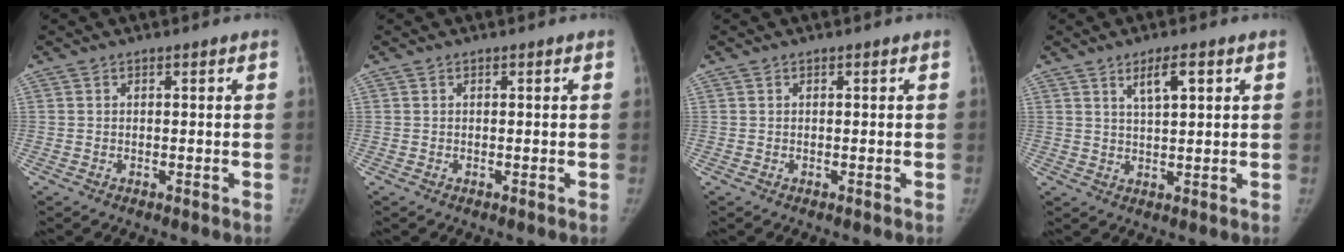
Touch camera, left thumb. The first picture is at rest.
{"total": 0.0}
{"total": 0.0}
{"total": 4.5, "force": [2.2, 1.2, 3.7], "torque": [-0.061, -0.008, 0.041]}